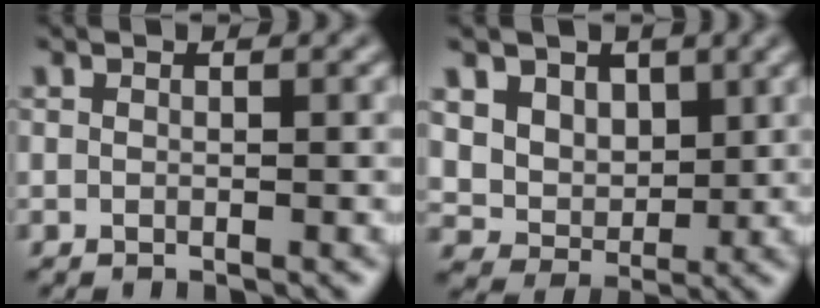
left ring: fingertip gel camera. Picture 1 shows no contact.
{"total": 5.7, "force": [2.4, 4.7, 2.4], "torque": [-0.058, -0.008, 0.047]}